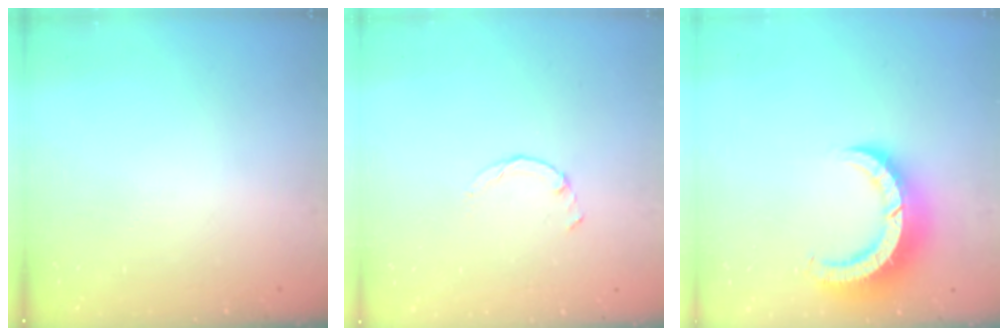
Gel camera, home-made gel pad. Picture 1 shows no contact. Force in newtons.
{"total": 0.9, "press": 0.9, "slide": 0.3}
{"total": 10.3, "press": 10.2, "slide": 1.2}